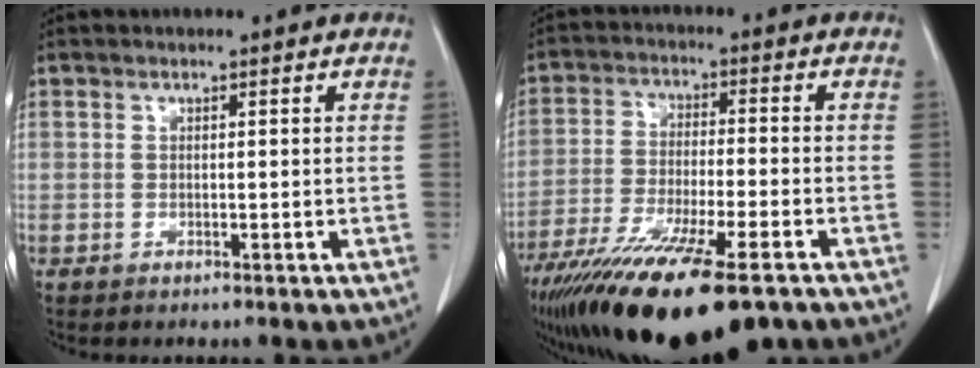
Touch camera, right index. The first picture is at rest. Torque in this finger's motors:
{"motor_torque": [1.28, -0.86, 1.05, 0.21]}